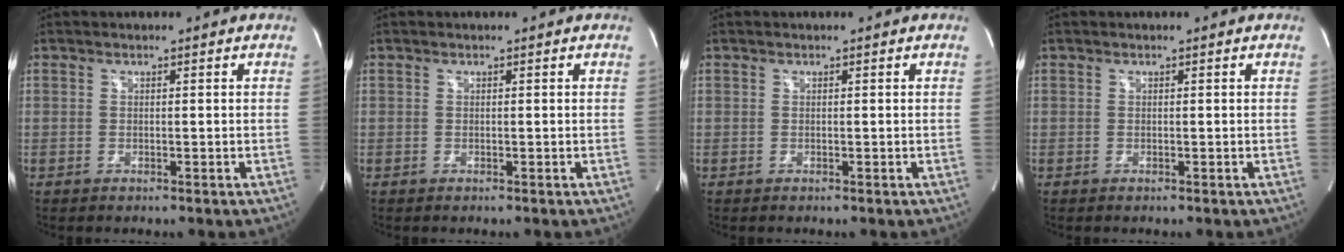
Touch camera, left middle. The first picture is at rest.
{"total": 0.0}
{"total": 0.0}
{"total": 0.0}